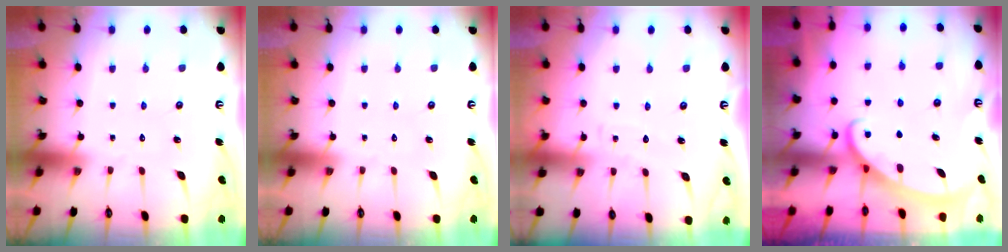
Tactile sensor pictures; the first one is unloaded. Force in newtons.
{"total": 0.0}
{"total": 3.6, "press": 3.6, "slide": 0.4}
{"total": 2.5, "press": 2.5, "slide": 0.4}